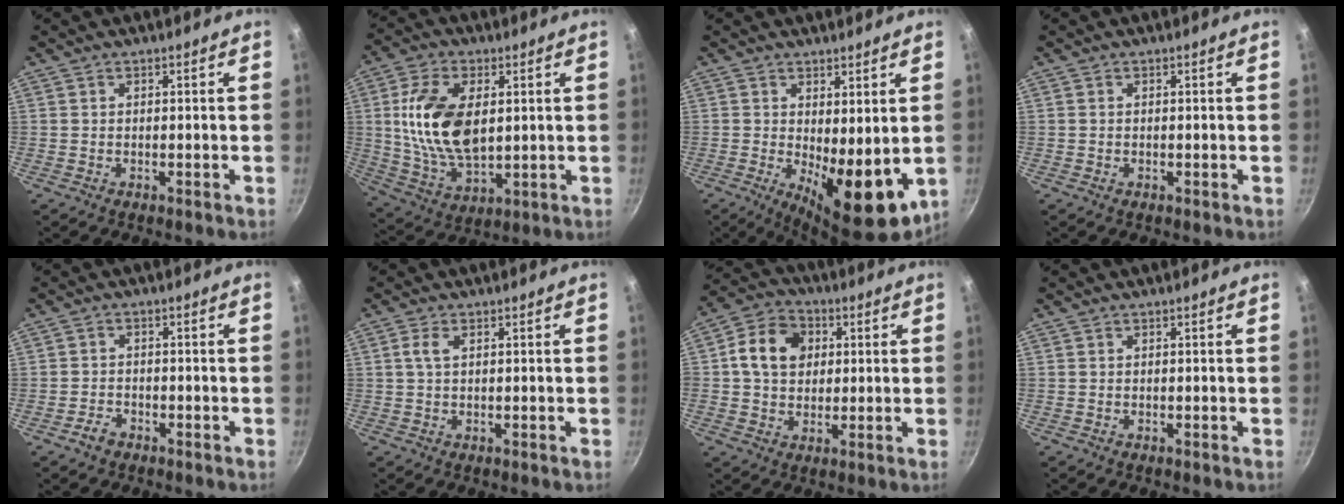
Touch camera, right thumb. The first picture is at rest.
{"total": 15.9, "force": [2.5, 9.1, 12.8], "torque": [-0.231, -0.012, 0.055]}
{"total": 11.5, "force": [-0.4, 4.7, 10.5], "torque": [-0.121, -0.020, 0.007]}
{"total": 0.0}
{"total": 2.7, "force": [-1.9, 1.7, 1.1], "torque": [-0.017, 0.021, -0.033]}
{"total": 2.5, "force": [0.7, 1.0, 2.1], "torque": [-0.045, 0.004, 0.015]}
{"total": 10.8, "force": [2.1, 8.6, 6.2], "torque": [-0.088, 0.009, 0.020]}
{"total": 0.0}